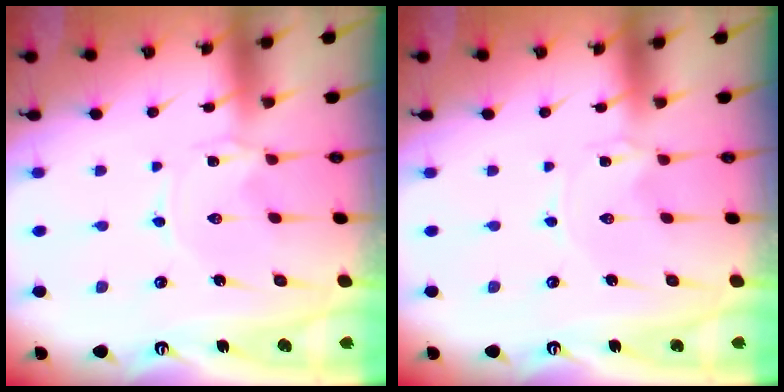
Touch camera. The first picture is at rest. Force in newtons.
{"total": 0.0}